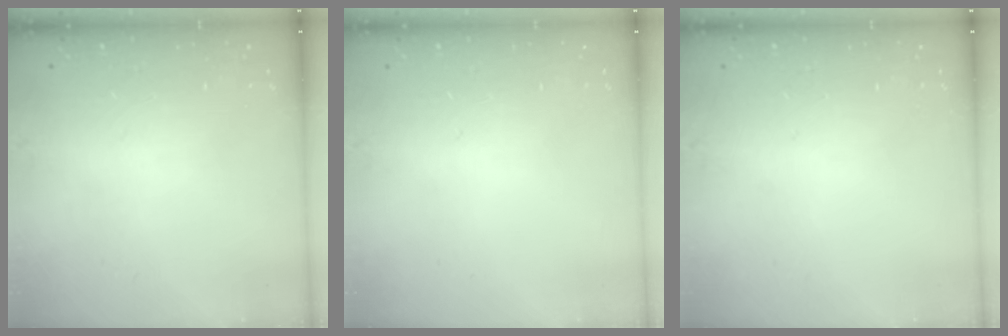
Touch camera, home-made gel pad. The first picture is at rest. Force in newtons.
{"total": 0.0}
{"total": 0.0}